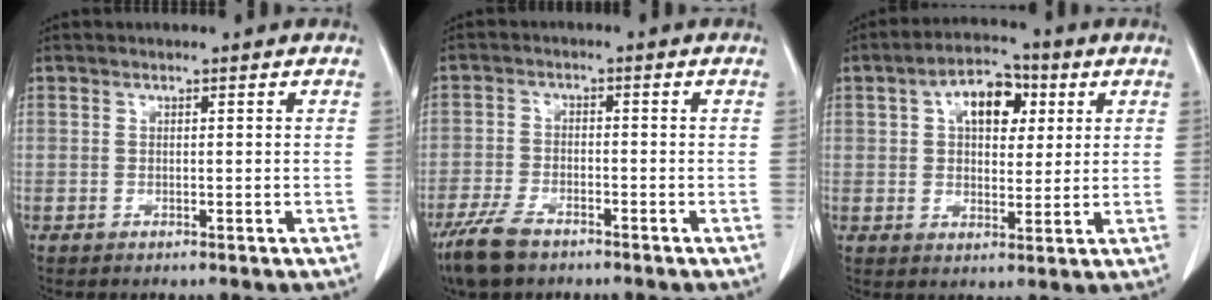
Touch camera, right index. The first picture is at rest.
{"total": 6.1, "force": [-4.4, 2.5, 3.3], "torque": [-0.075, -0.006, -0.078]}
{"total": 8.4, "force": [2.8, 4.7, 6.4], "torque": [-0.105, 0.024, 0.044]}